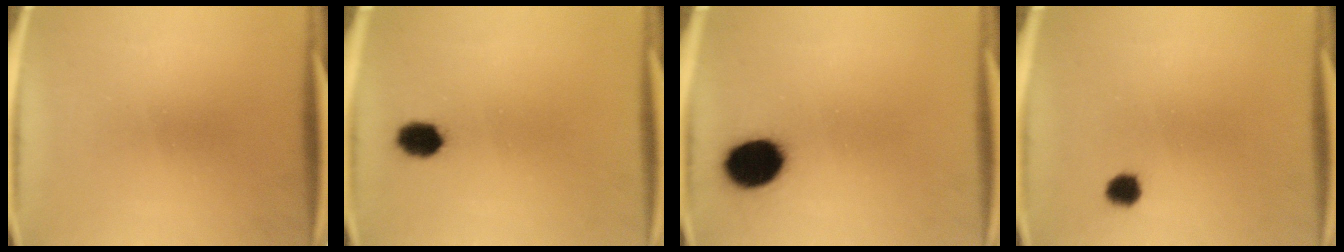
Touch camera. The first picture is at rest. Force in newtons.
{"total": 5.1}
{"total": 11.5}
{"total": 2.7}